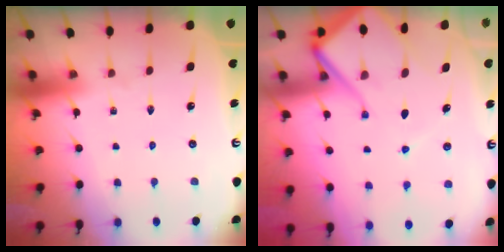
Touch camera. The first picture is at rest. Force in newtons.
{"total": 12.0, "press": 11.9, "slide": 1.4}